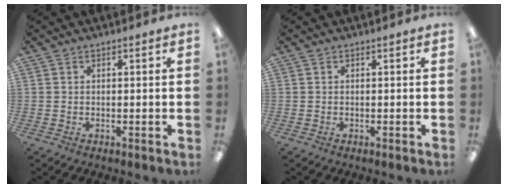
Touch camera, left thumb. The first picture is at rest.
{"total": 0.0}